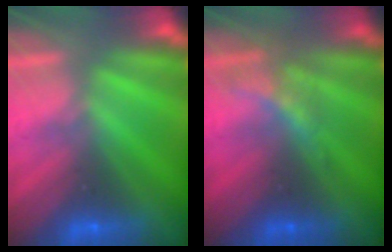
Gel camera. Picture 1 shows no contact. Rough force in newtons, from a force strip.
{"total": 2.2}